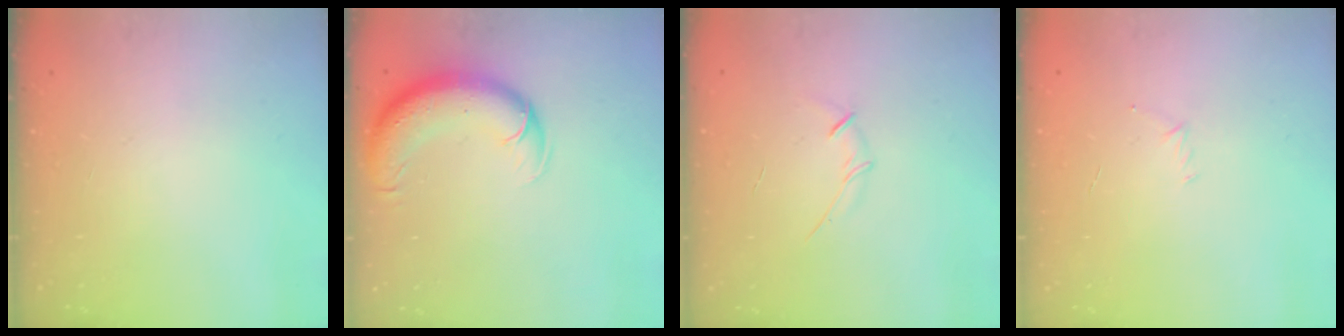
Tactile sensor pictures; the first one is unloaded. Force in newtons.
{"total": 11.0, "press": 10.6, "slide": 2.8}
{"total": 3.5, "press": 3.4, "slide": 0.8}
{"total": 2.9, "press": 2.8, "slide": 0.8}